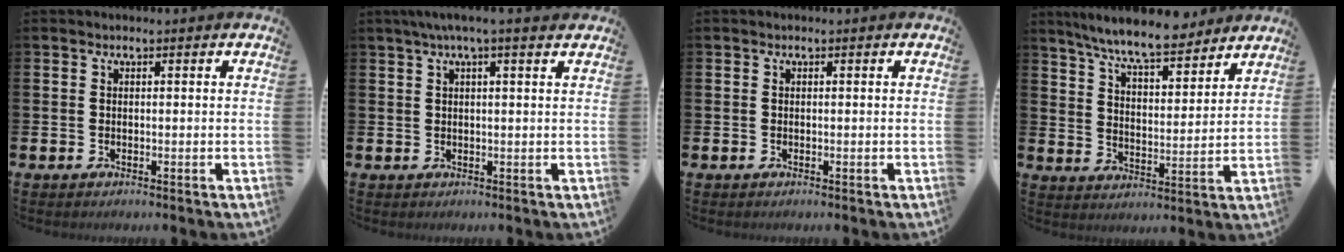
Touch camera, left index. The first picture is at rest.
{"total": 3.0, "force": [2.1, 0.0, 2.2], "torque": [-0.036, -0.004, 0.034]}
{"total": 0.0}
{"total": 8.5, "force": [7.8, 1.0, 3.2], "torque": [-0.086, -0.043, 0.140]}